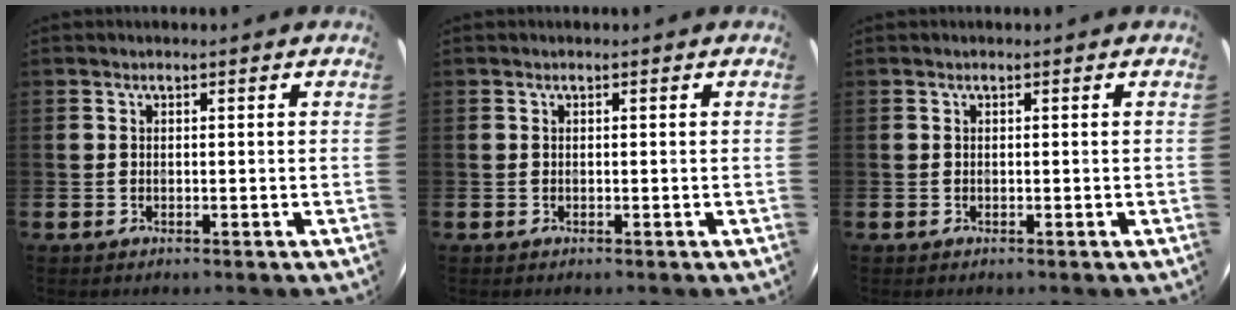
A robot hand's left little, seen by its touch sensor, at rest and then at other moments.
{"total": 0.0}
{"total": 0.0}